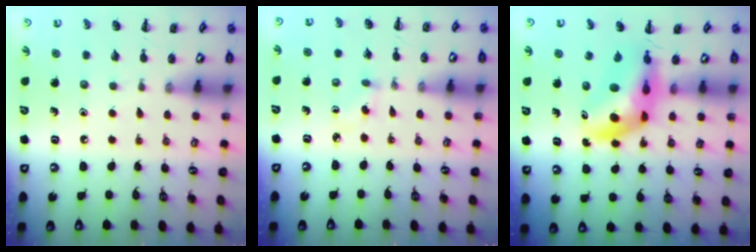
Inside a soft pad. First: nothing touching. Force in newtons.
{"total": 2.8, "press": 2.5, "slide": 1.2}
{"total": 10.4, "press": 10.0, "slide": 2.9}